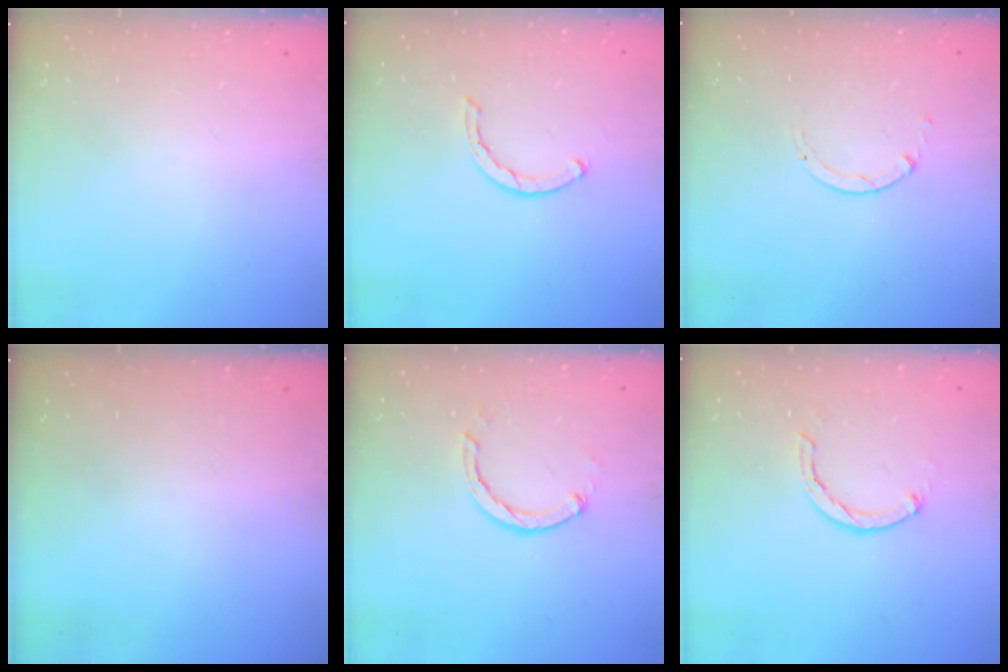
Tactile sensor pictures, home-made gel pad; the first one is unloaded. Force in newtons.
{"total": 2.0, "press": 2.0, "slide": 0.2}
{"total": 0.7, "press": 0.7, "slide": 0.1}
{"total": 0.0}
{"total": 3.4, "press": 3.4, "slide": 0.4}
{"total": 2.1, "press": 2.1, "slide": 0.3}